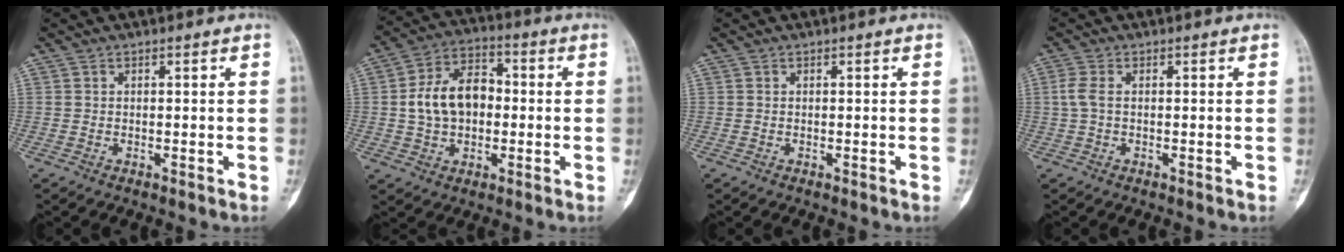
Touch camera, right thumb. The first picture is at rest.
{"total": 11.9, "force": [0.0, 8.2, 8.6], "torque": [-0.133, 0.025, -0.007]}
{"total": 0.0}
{"total": 2.5, "force": [0.0, 1.2, 2.2], "torque": [-0.059, 0.002, -0.003]}